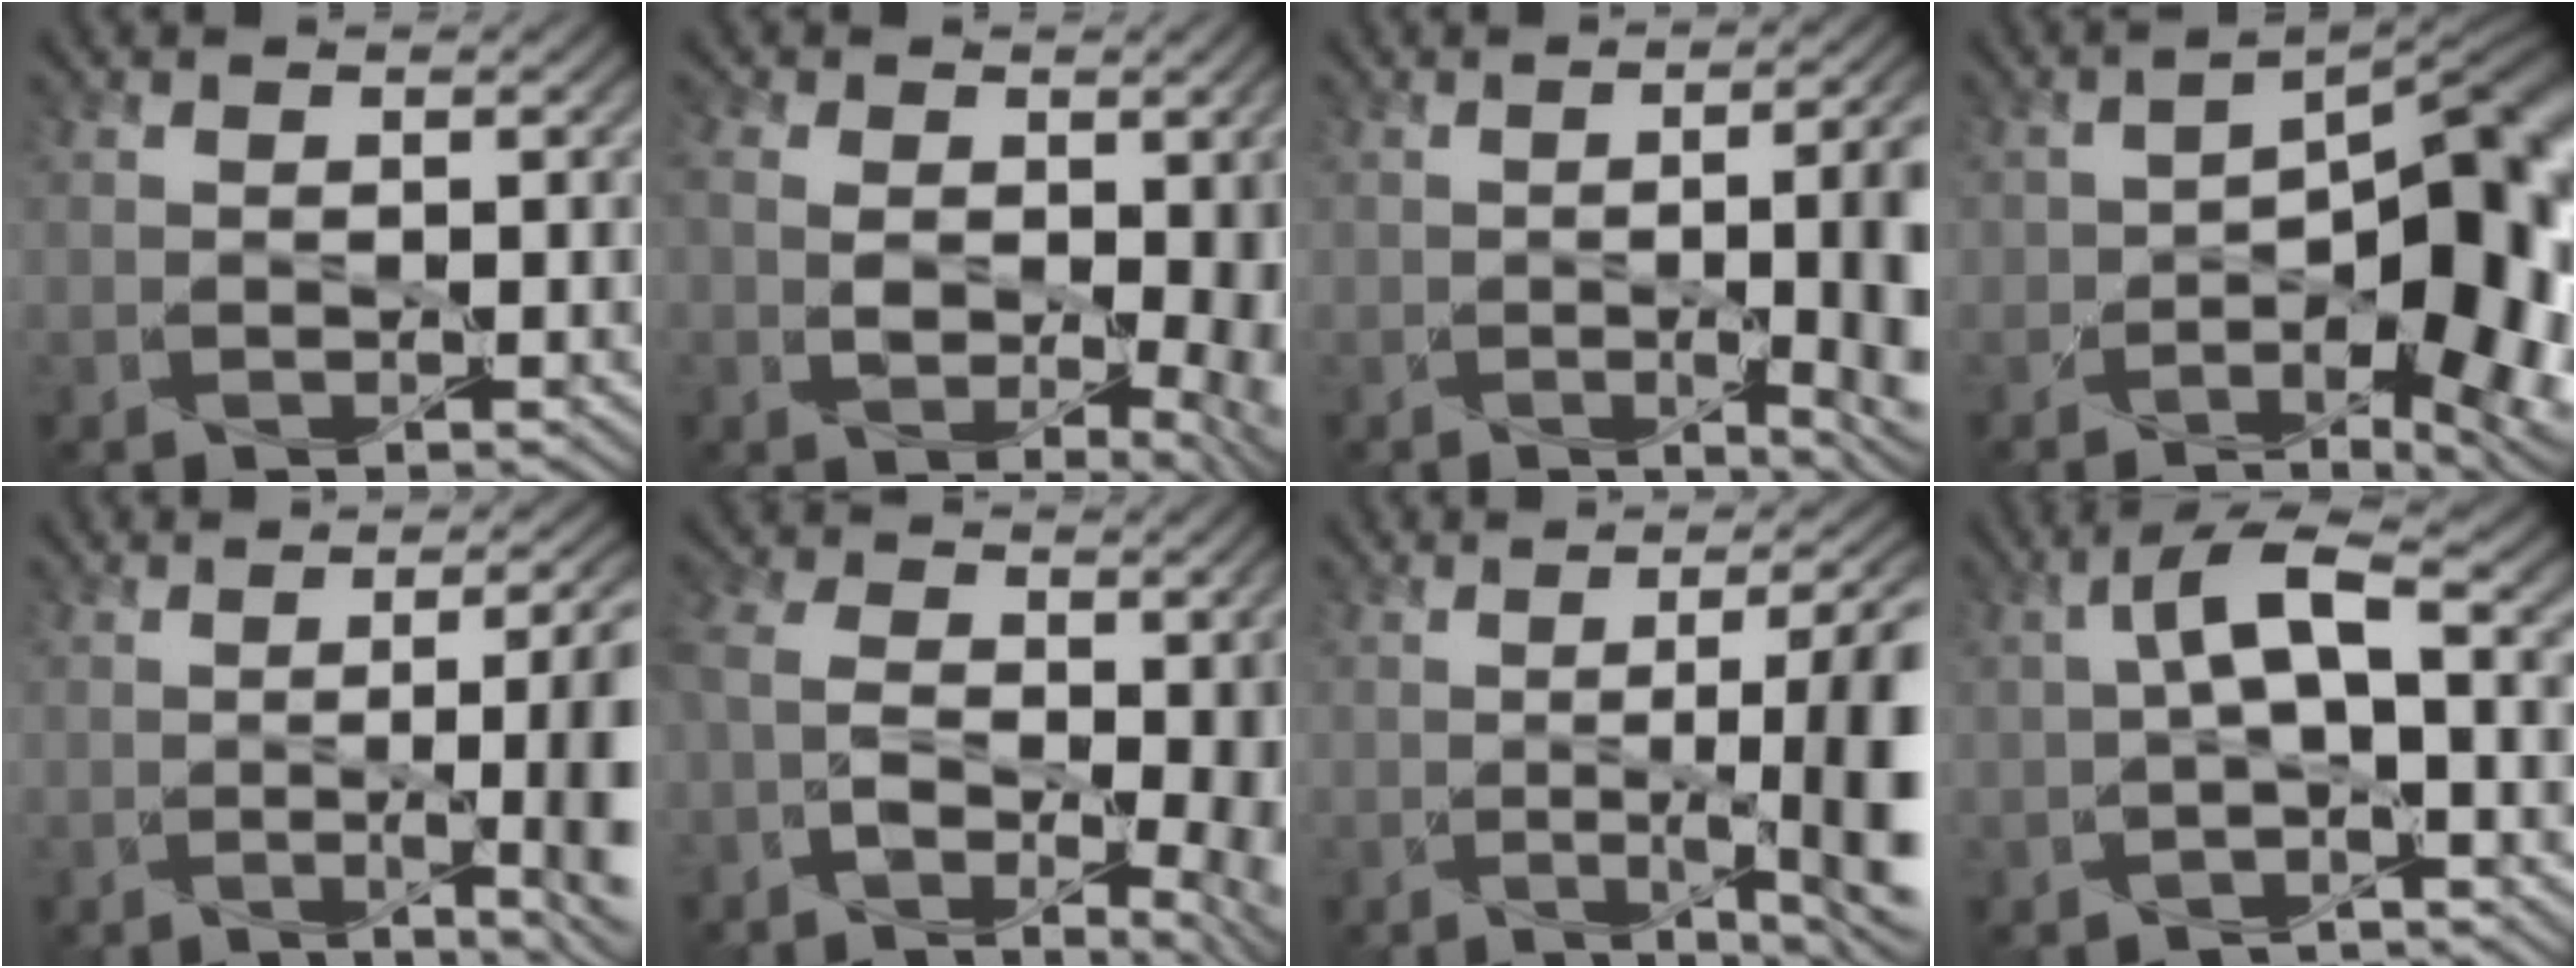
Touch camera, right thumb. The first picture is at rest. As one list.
[{"total": 12.0, "force": [0.1, 7.4, 9.4], "torque": [-0.163, -0.027, 0.027]}, {"total": 12.1, "force": [-2.0, 4.7, 11.0], "torque": [-0.097, 0.000, -0.026]}, {"total": 17.9, "force": [-5.3, 8.8, 14.6], "torque": [-0.155, -0.017, -0.066]}, {"total": 13.3, "force": [-2.1, 4.8, 12.2], "torque": [-0.114, 0.010, -0.033]}, {"total": 12.9, "force": [-3.9, 6.5, 10.4], "torque": [-0.178, -0.016, -0.058]}, {"total": 12.6, "force": [-2.1, 3.5, 12.0], "torque": [-0.130, 0.005, -0.034]}, {"total": 3.8, "force": [-0.7, 0.8, 3.6], "torque": [-0.072, 0.020, -0.018]}]